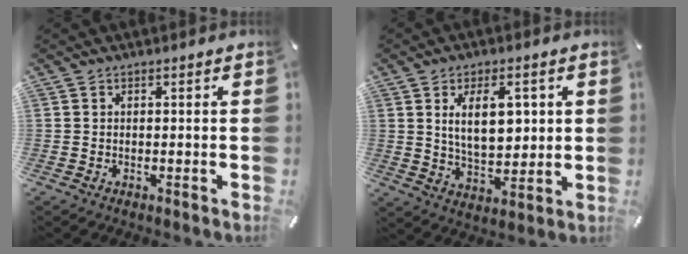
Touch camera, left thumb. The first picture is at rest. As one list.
[{"total": 10.8, "force": [3.0, 6.1, 8.5], "torque": [-0.139, -0.004, 0.047]}]